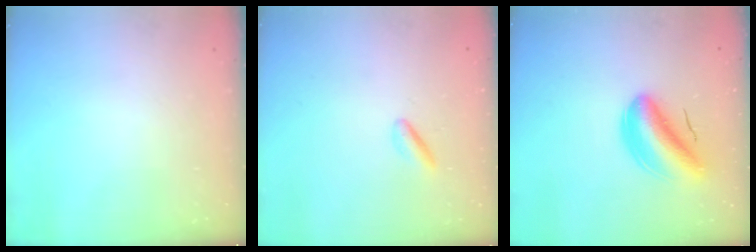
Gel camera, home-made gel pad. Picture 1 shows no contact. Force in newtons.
{"total": 1.2, "press": 1.1, "slide": 0.6}
{"total": 8.8, "press": 8.3, "slide": 2.9}